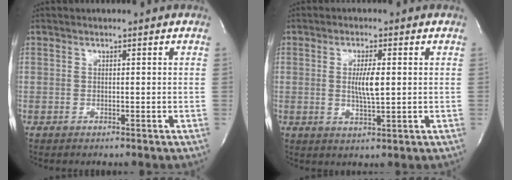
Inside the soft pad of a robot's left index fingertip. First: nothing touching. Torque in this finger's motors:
{"motor_torque": [0.56, -0.15, 0.19, 0.06]}